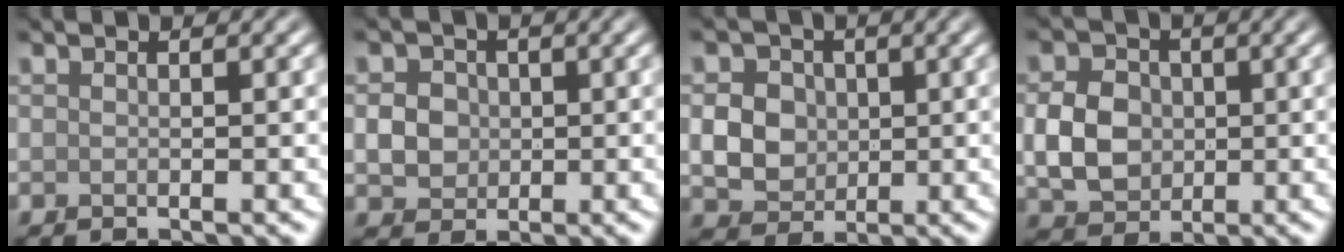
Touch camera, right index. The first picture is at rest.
{"total": 2.6, "force": [0.0, 2.3, 1.2], "torque": [-0.019, 0.000, 0.000]}
{"total": 4.0, "force": [0.1, 3.4, 2.1], "torque": [-0.042, -0.001, 0.002]}
{"total": 4.7, "force": [-0.2, 3.8, 2.8], "torque": [-0.058, 0.001, -0.005]}